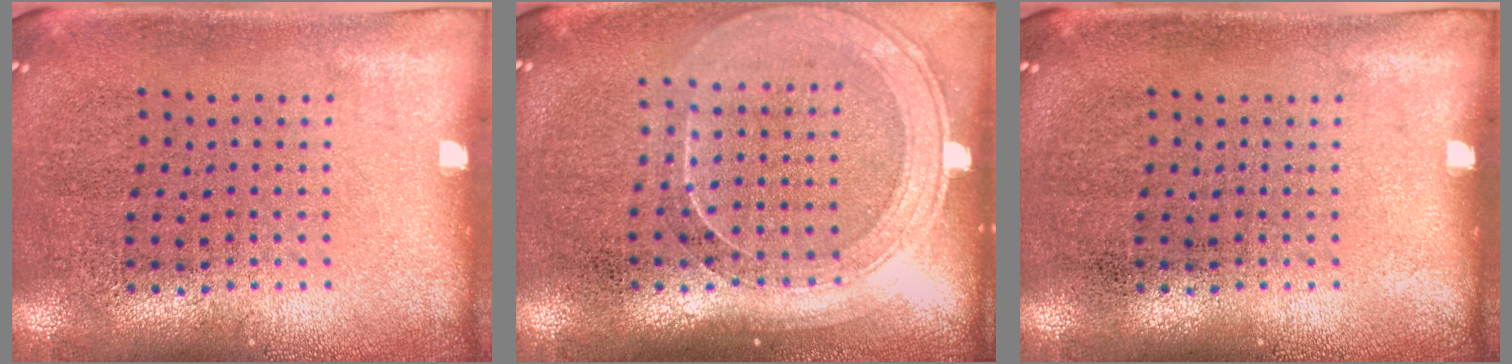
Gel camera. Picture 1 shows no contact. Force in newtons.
{"total": 1.7, "press": 1.5, "slide": 0.7}
{"total": 0.0}